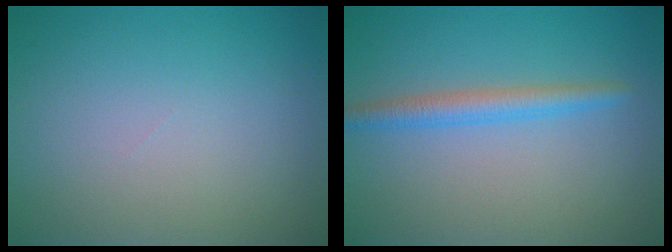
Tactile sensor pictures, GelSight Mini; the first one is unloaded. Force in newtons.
{"total": 2.4, "press": 2.4, "slide": 0.1}